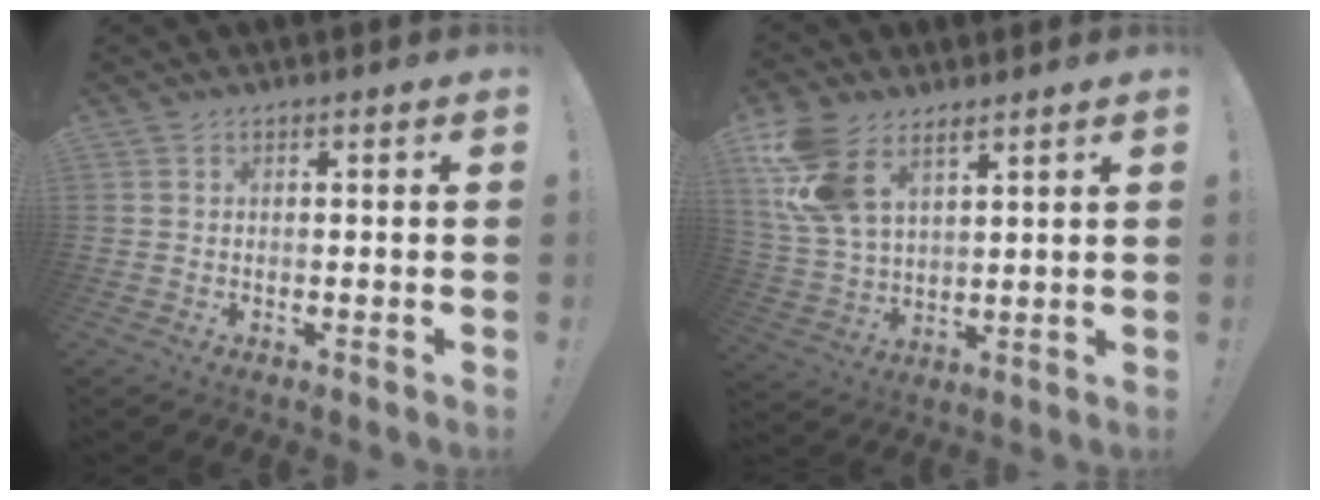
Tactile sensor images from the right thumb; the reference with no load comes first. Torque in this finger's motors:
{"motor_torque": [0.31, 0.34, 0.74, 0.51, 0.51]}